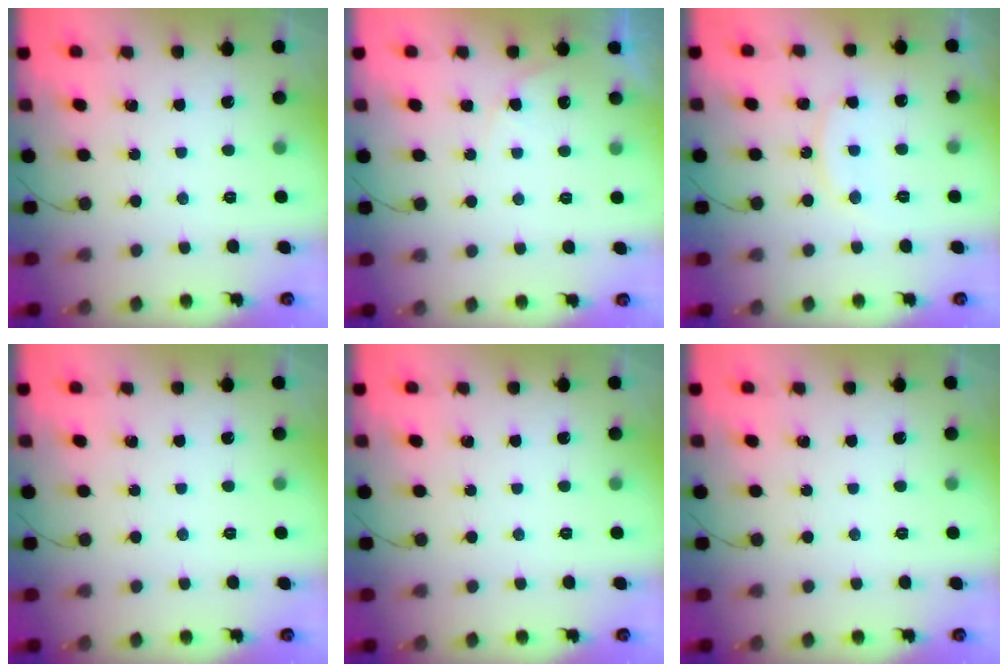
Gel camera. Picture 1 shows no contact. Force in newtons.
{"total": 3.4, "press": 3.4, "slide": 0.0}
{"total": 8.3, "press": 8.3, "slide": 0.5}
{"total": 0.0}
{"total": 0.0}
{"total": 0.0}